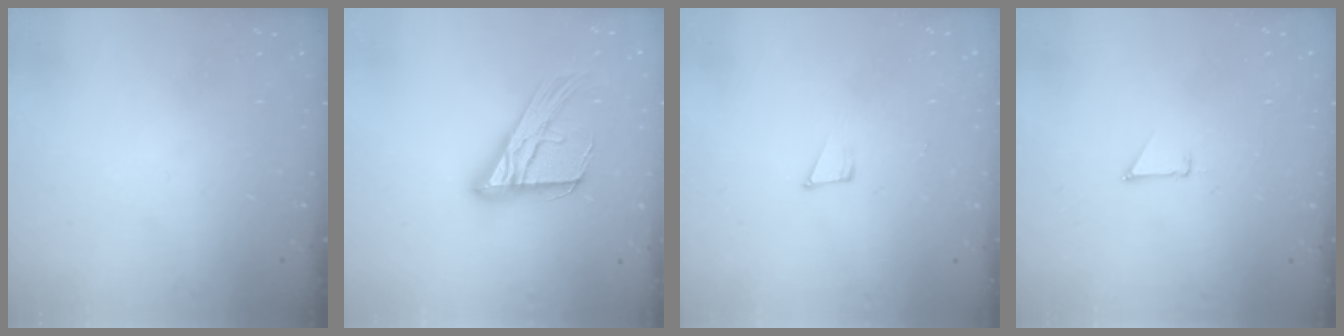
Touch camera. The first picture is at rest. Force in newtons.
{"total": 17.1, "press": 17.0, "slide": 1.7}
{"total": 6.1, "press": 5.4, "slide": 2.8}
{"total": 0.9, "press": 0.9, "slide": 0.1}